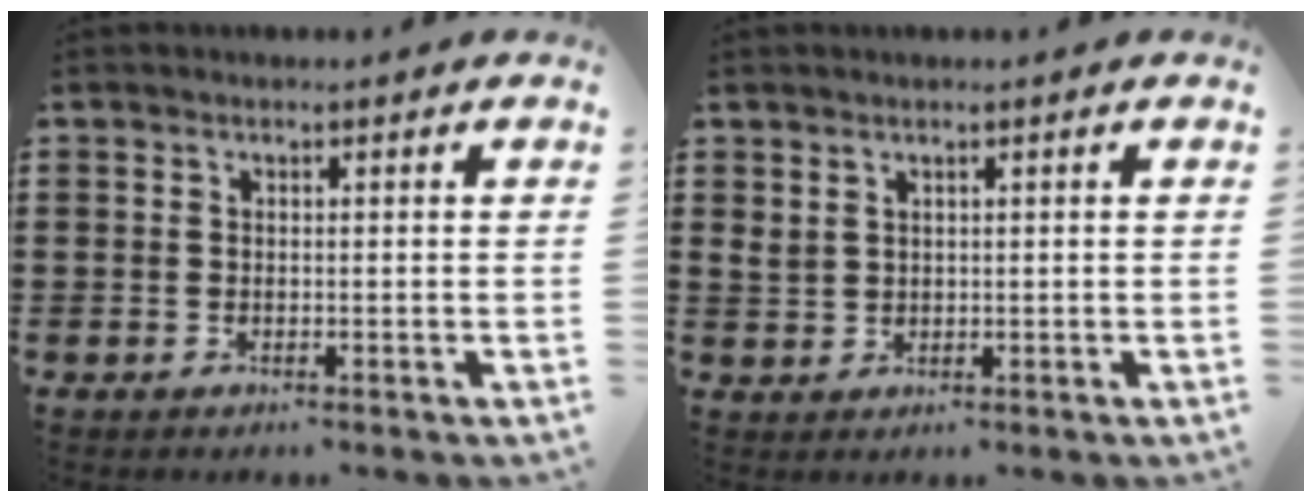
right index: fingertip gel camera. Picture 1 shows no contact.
{"total": 1.6, "force": [1.2, 0.9, 0.7], "torque": [-0.017, 0.002, 0.022]}